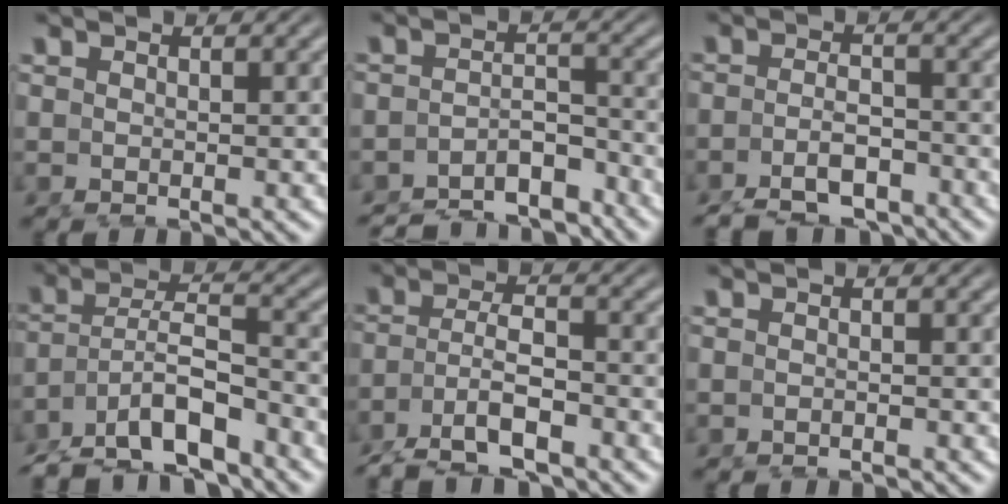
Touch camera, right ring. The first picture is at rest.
{"total": 7.5, "force": [-6.9, 2.1, 2.1], "torque": [-0.009, -0.011, -0.111]}
{"total": 7.1, "force": [-6.1, 2.5, 2.5], "torque": [-0.024, -0.010, -0.096]}
{"total": 8.2, "force": [-4.9, 4.8, 4.5], "torque": [-0.089, -0.030, -0.073]}
{"total": 5.5, "force": [-3.5, 2.4, 3.5], "torque": [-0.071, -0.029, -0.044]}
{"total": 0.7, "force": [-0.7, -0.2, 0.1], "torque": [0.002, 0.008, -0.018]}